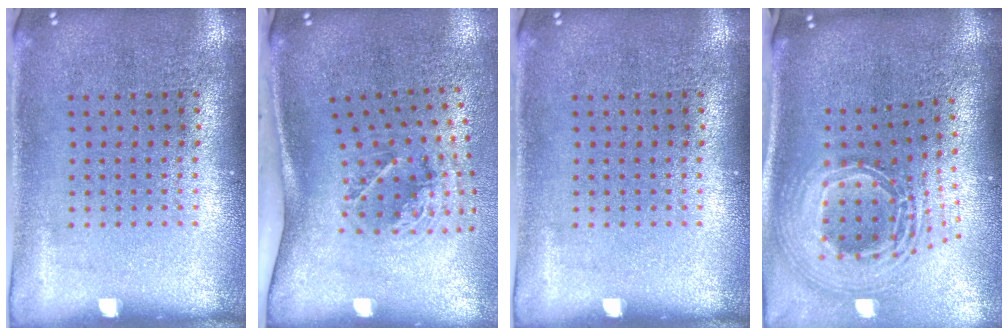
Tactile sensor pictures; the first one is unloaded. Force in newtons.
{"total": 2.1, "press": 1.3, "slide": 1.7}
{"total": 0.0}
{"total": 2.9, "press": 2.0, "slide": 2.1}